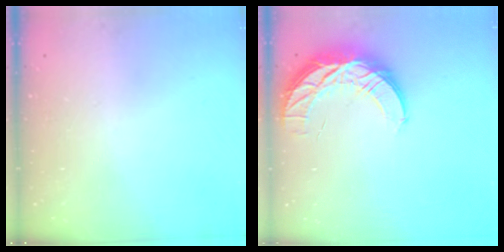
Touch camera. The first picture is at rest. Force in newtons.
{"total": 11.6, "press": 11.6, "slide": 0.9}